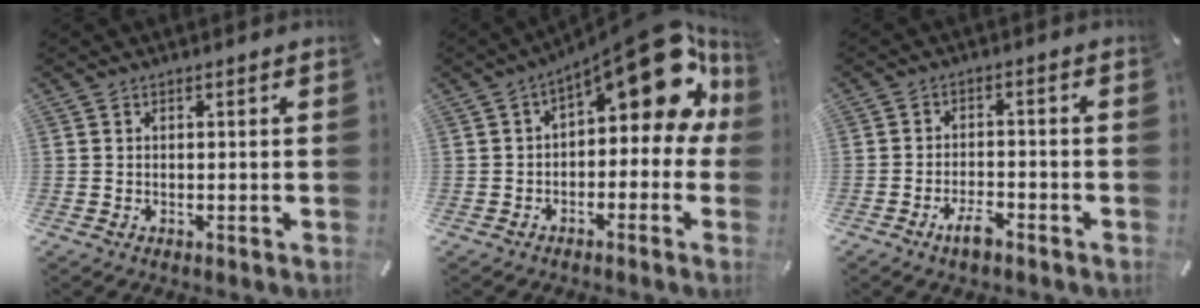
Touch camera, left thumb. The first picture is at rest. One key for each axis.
{"total": 17.6, "fx": 8.2, "fy": 7.8, "fz": 13.5, "tx": -0.176, "ty": -0.055, "tz": 0.136}
{"total": 4.6, "fx": -3.3, "fy": 1.7, "fz": 2.8, "tx": -0.056, "ty": 0.013, "tz": -0.062}